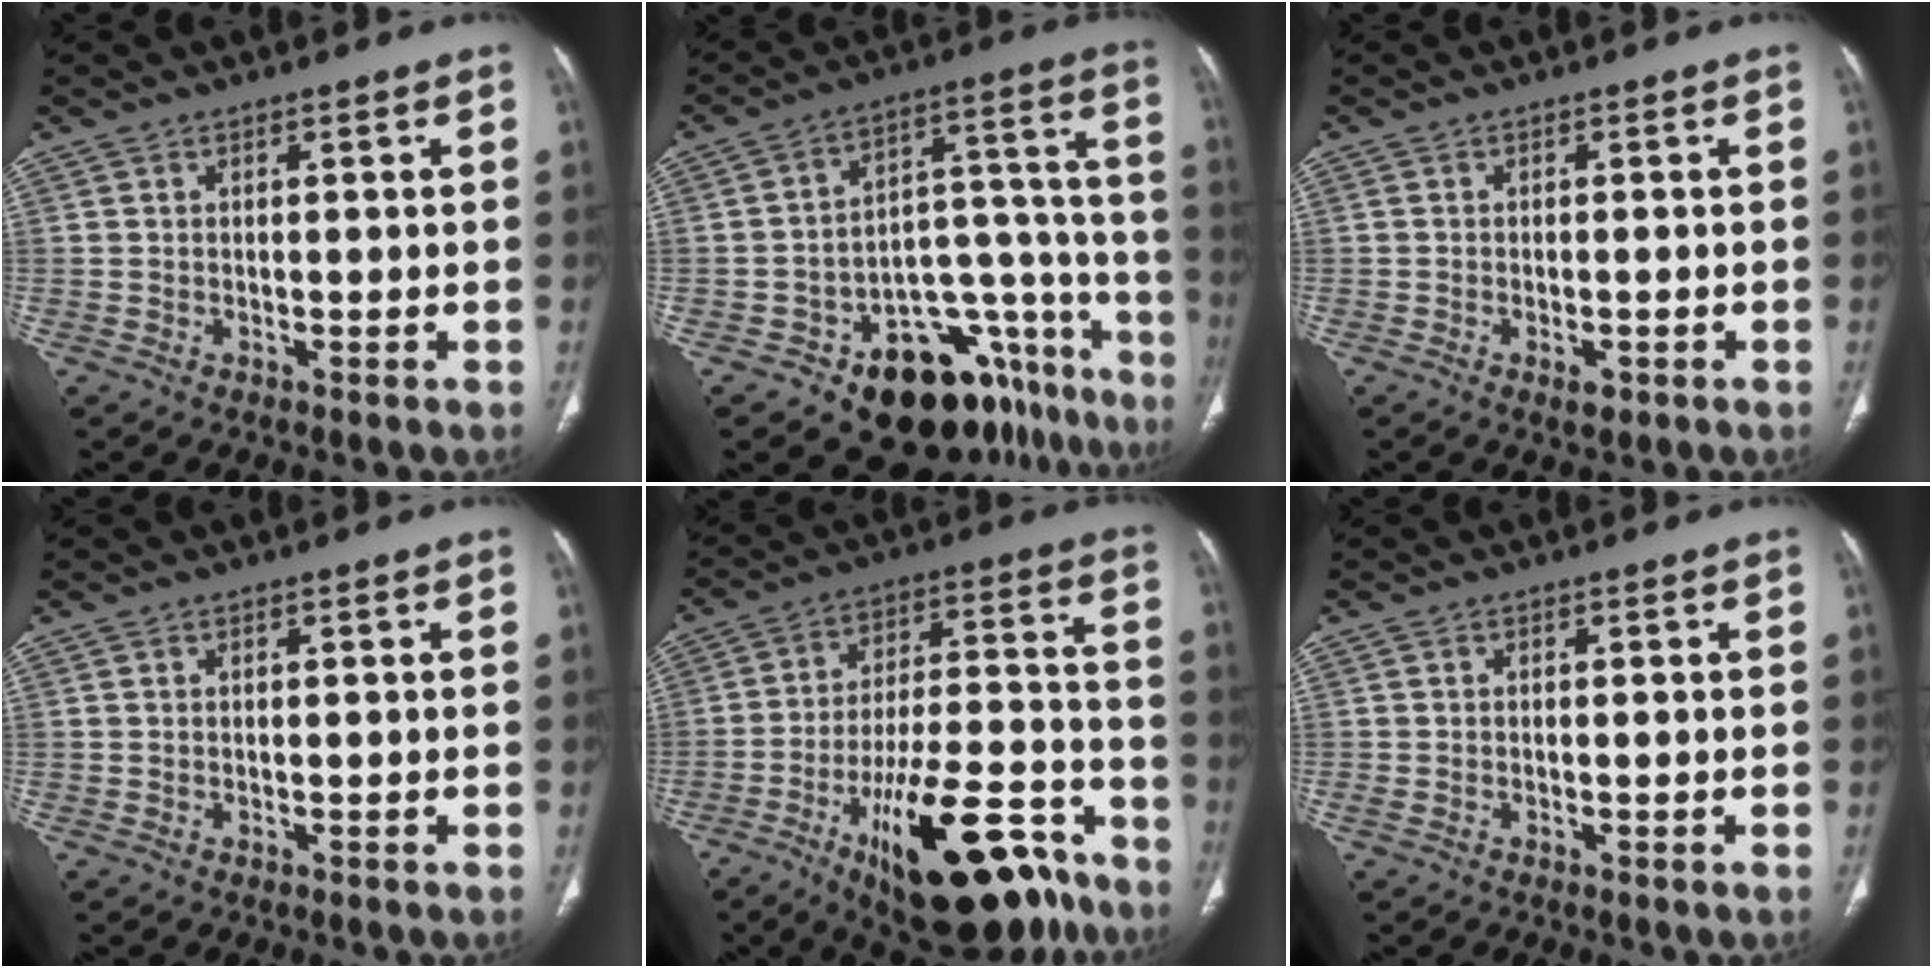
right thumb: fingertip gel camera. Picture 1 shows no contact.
{"total": 23.3, "force": [-13.6, 12.8, 14.0], "torque": [-0.088, 0.136, -0.175]}
{"total": 2.2, "force": [-1.0, 1.2, 1.5], "torque": [-0.020, 0.001, -0.011]}
{"total": 0.0}
{"total": 24.8, "force": [-15.0, 8.8, 17.7], "torque": [-0.223, 0.082, -0.230]}
{"total": 0.9, "force": [-0.3, 0.5, 0.7], "torque": [-0.020, -0.003, -0.006]}